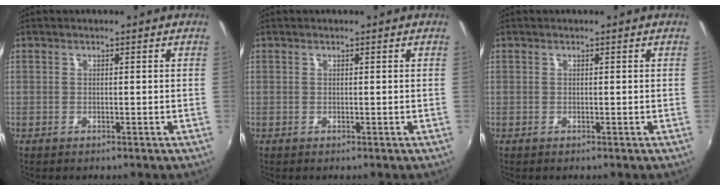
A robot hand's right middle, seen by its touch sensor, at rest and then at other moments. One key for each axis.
{"total": 0.0}
{"total": 0.0}